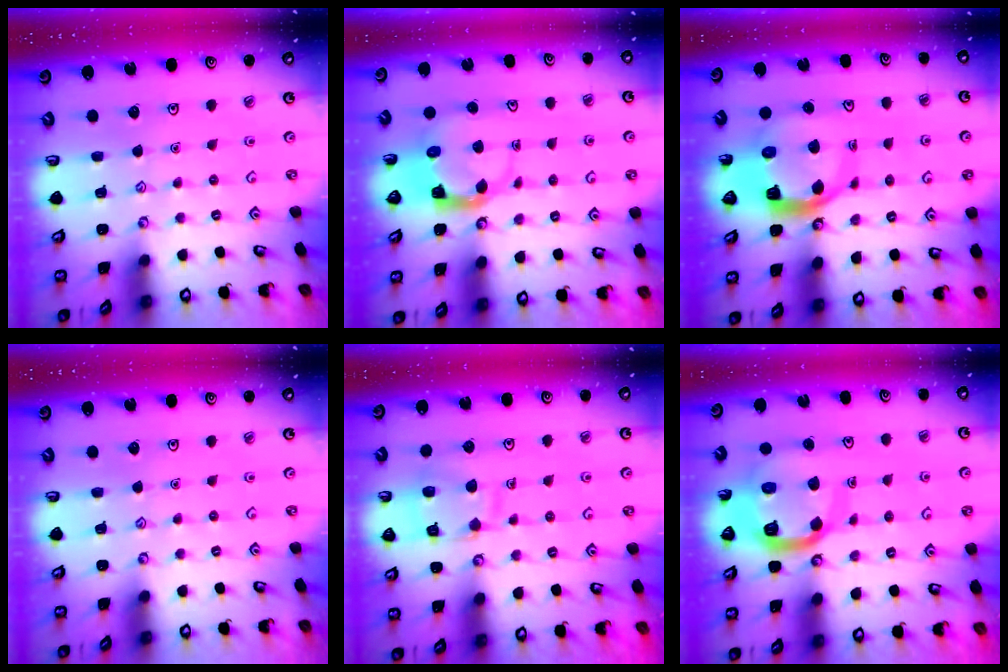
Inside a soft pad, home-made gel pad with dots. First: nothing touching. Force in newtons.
{"total": 3.6, "press": 3.6, "slide": 0.7}
{"total": 10.3, "press": 10.3, "slide": 1.2}
{"total": 0.0}
{"total": 12.4, "press": 12.4, "slide": 1.2}
{"total": 13.4, "press": 13.3, "slide": 1.6}